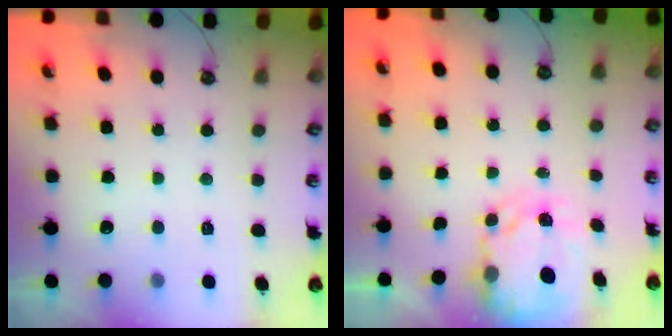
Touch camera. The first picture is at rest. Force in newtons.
{"total": 4.4, "press": 4.4, "slide": 0.2}